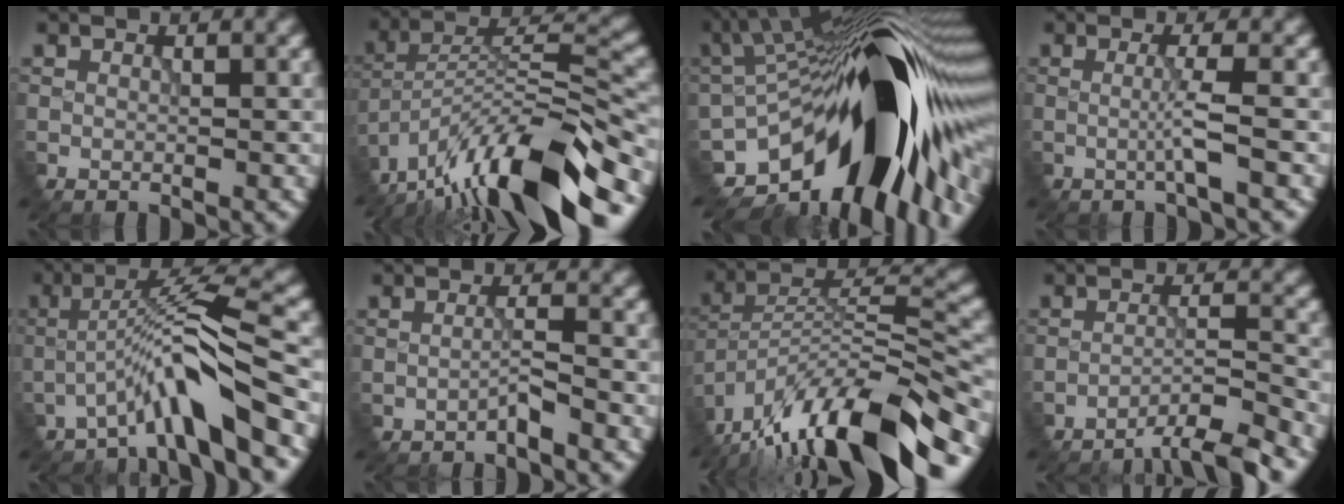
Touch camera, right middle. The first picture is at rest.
{"total": 15.4, "force": [-11.1, 3.8, 10.0], "torque": [-0.180, 0.025, -0.195]}
{"total": 20.0, "force": [-5.8, 8.4, 17.3], "torque": [-0.267, -0.026, -0.104]}
{"total": 2.2, "force": [-0.5, 0.0, 2.1], "torque": [-0.045, -0.004, -0.014]}
{"total": 6.5, "force": [-3.9, 0.4, 5.2], "torque": [-0.092, 0.021, -0.076]}
{"total": 1.3, "force": [-1.0, -0.2, 0.8], "torque": [-0.015, 0.010, -0.022]}
{"total": 16.5, "force": [-11.8, 4.6, 10.6], "torque": [-0.200, 0.018, -0.201]}
{"total": 5.0, "force": [-4.3, 0.4, 2.6], "torque": [-0.036, 0.008, -0.074]}